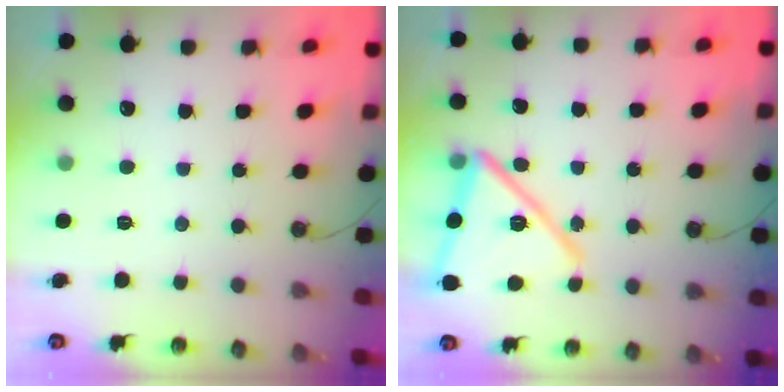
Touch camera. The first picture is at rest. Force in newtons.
{"total": 18.9, "press": 18.9, "slide": 1.2}